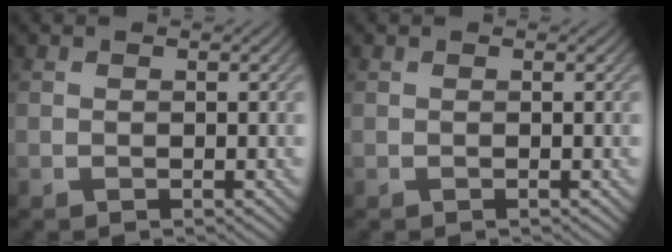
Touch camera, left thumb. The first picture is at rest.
{"total": 0.0}